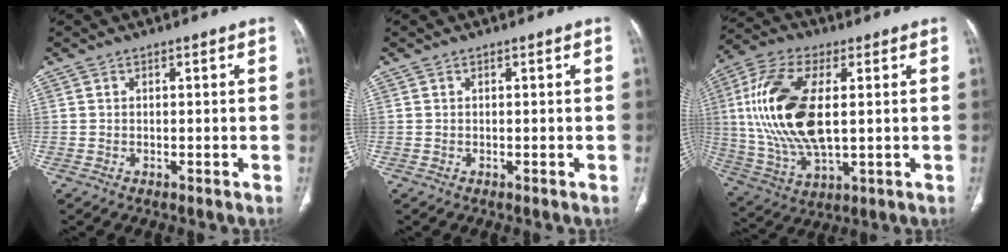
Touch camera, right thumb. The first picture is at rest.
{"total": 0.0}
{"total": 19.8, "force": [2.3, 9.4, 17.2], "torque": [-0.364, -0.004, 0.045]}